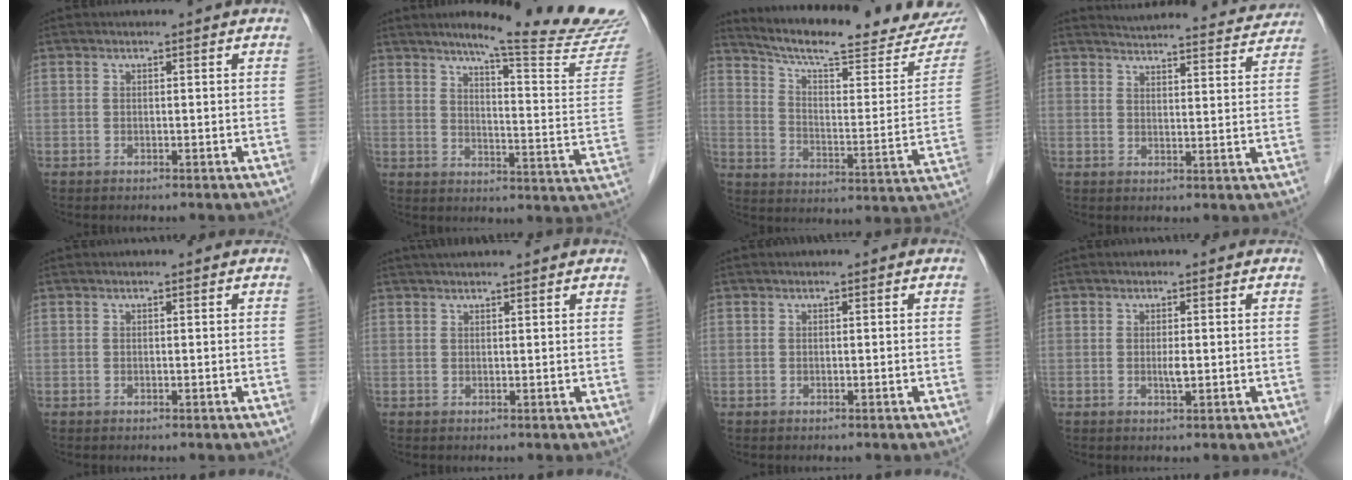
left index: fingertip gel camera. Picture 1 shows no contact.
{"total": 21.5, "force": [19.1, -0.7, 9.8], "torque": [-0.131, -0.099, 0.230]}
{"total": 24.2, "force": [21.7, 3.3, 10.2], "torque": [-0.154, -0.049, 0.286]}
{"total": 18.3, "force": [17.8, 2.2, 3.8], "torque": [-0.047, -0.025, 0.213]}
{"total": 0.0}
{"total": 7.0, "force": [6.2, 0.4, 3.1], "torque": [-0.041, 0.035, 0.081]}
{"total": 0.0}
{"total": 1.3, "force": [0.0, 0.2, 1.3], "torque": [-0.024, -0.002, 0.000]}